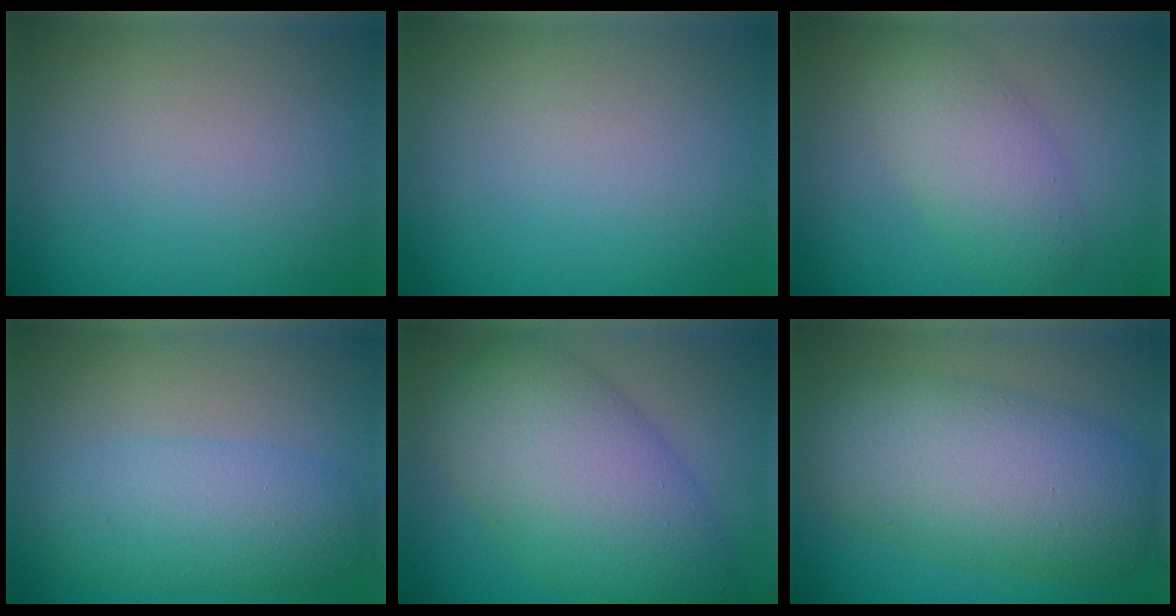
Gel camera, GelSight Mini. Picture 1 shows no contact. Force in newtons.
{"total": 0.0}
{"total": 4.6, "press": 4.5, "slide": 0.6}
{"total": 5.1, "press": 5.1, "slide": 0.1}
{"total": 10.8, "press": 10.8, "slide": 0.3}
{"total": 9.7, "press": 9.7, "slide": 0.3}